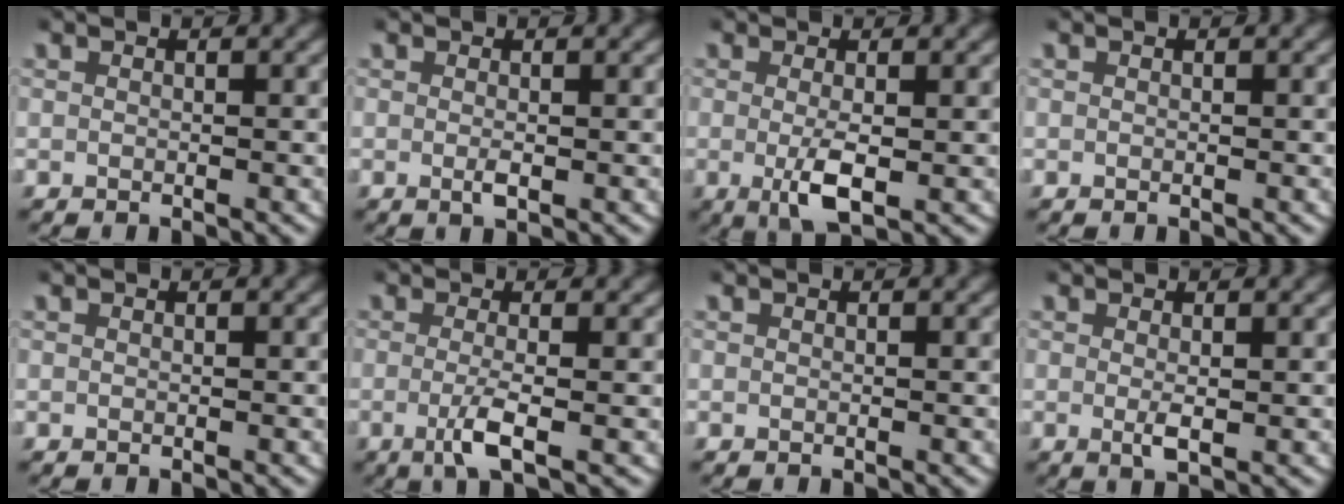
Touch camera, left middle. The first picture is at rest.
{"total": 1.0, "force": [-0.1, 0.1, 0.9], "torque": [-0.019, -0.005, 0.000]}
{"total": 3.3, "force": [-0.6, 0.8, 3.1], "torque": [-0.062, -0.015, -0.005]}
{"total": 0.0}
{"total": 0.0}
{"total": 2.8, "force": [-0.8, 0.2, 2.7], "torque": [-0.062, -0.014, -0.011]}
{"total": 0.0}
{"total": 1.4, "force": [0.1, 0.2, 1.4], "torque": [-0.029, -0.008, 0.004]}